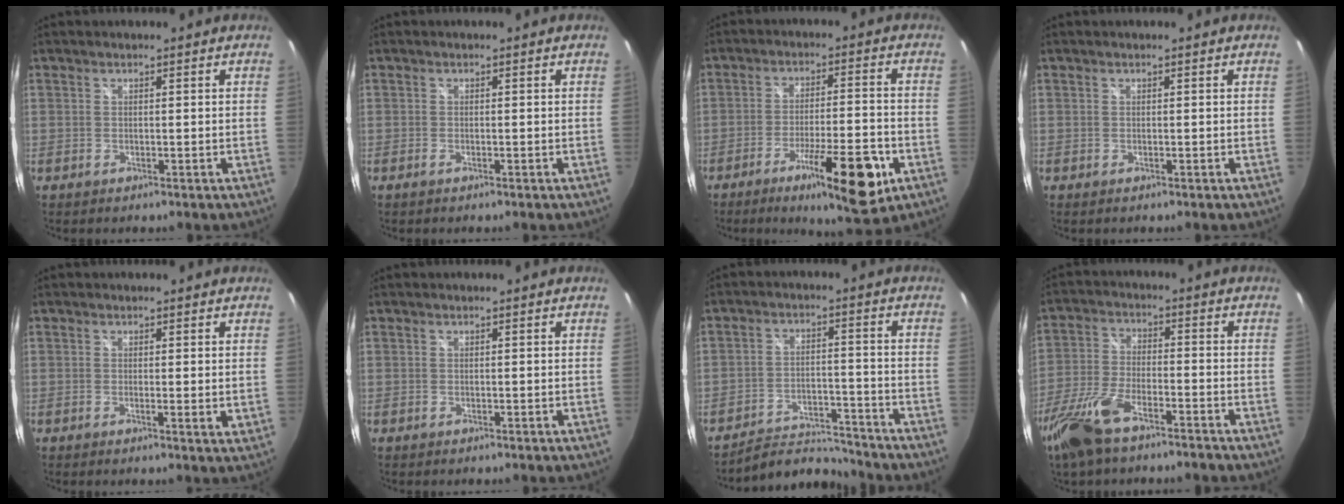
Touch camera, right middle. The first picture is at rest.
{"total": 0.6, "force": [-0.4, 0.1, 0.4], "torque": [-0.010, -0.001, -0.010]}
{"total": 14.1, "force": [-7.1, 2.4, 11.9], "torque": [-0.197, -0.020, -0.102]}
{"total": 0.0}
{"total": 2.0, "force": [0.9, 0.0, 1.8], "torque": [-0.026, -0.003, 0.014]}
{"total": 0.0}
{"total": 8.1, "force": [-8.0, 1.4, 0.6], "torque": [-0.032, 0.013, -0.127]}
{"total": 12.7, "force": [-8.8, 4.1, 8.3], "torque": [-0.191, -0.027, -0.171]}